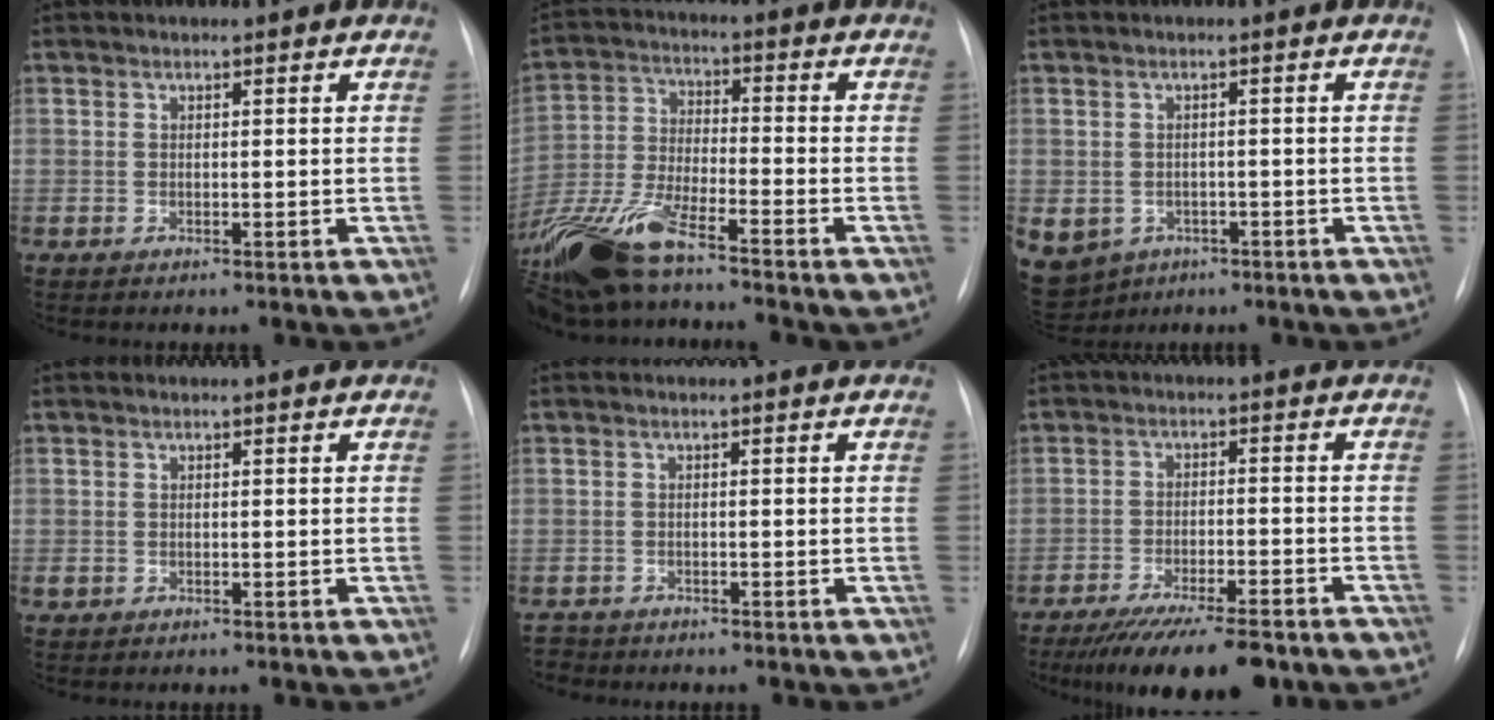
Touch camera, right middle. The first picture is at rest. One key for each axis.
{"total": 13.5, "fx": -10.3, "fy": 2.4, "fz": 8.5, "tx": -0.185, "ty": -0.016, "tz": -0.193}
{"total": 13.3, "fx": -6.4, "fy": 10.8, "fz": 4.5, "tx": -0.143, "ty": -0.002, "tz": -0.077}
{"total": 0.6, "fx": -0.1, "fy": 0.6, "fz": 0.2, "tx": -0.004, "ty": 0.002, "tz": 0.000}
{"total": 1.9, "fx": -1.6, "fy": 0.7, "fz": -0.6, "tx": 0.007, "ty": -0.003, "tz": -0.028}
{"total": 13.4, "fx": -10.6, "fy": 2.6, "fz": 7.8, "tx": -0.113, "ty": -0.019, "tz": -0.165}